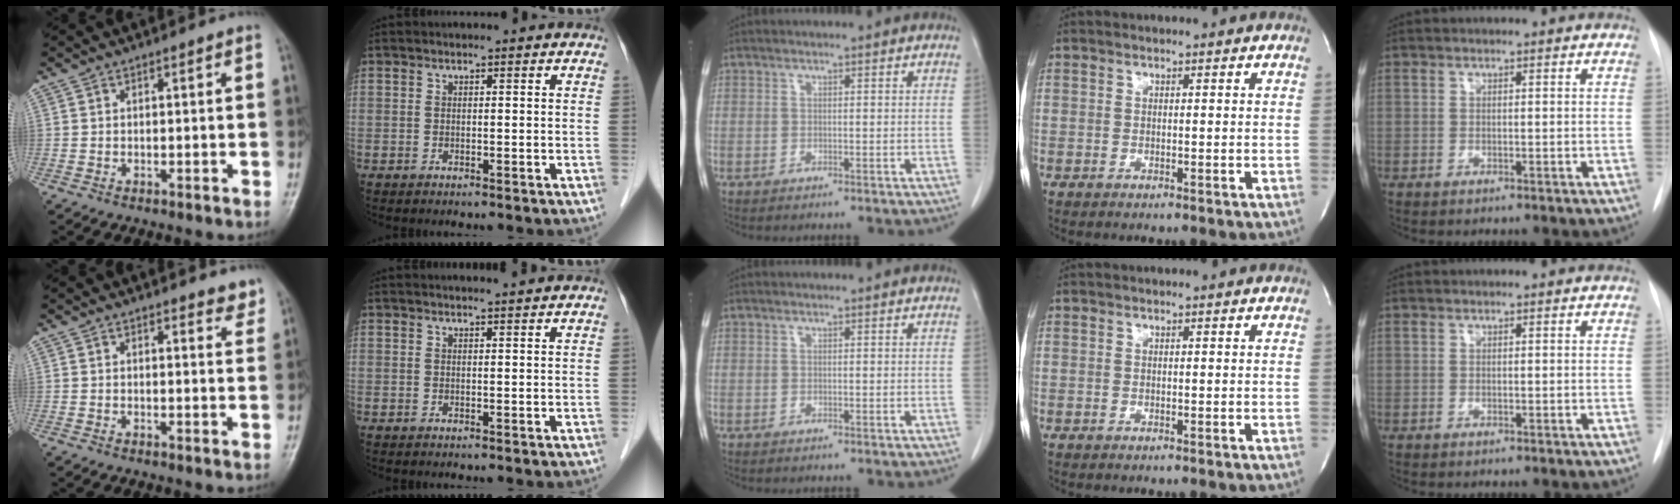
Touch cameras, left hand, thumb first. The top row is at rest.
{"thumb": {"total": 3.1, "force": [2.8, 1.0, 0.9], "torque": [0.008, -0.017, 0.024]}, "index": {"total": 2.8, "force": [2.7, -0.4, 0.8], "torque": [-0.011, 0.009, 0.035]}}